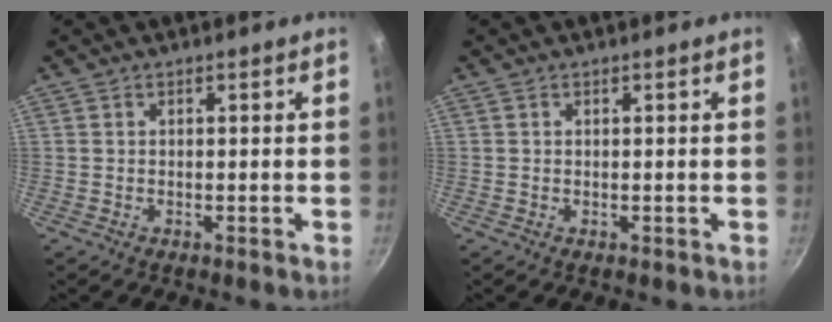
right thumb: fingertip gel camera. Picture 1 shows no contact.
{"total": 0.0}